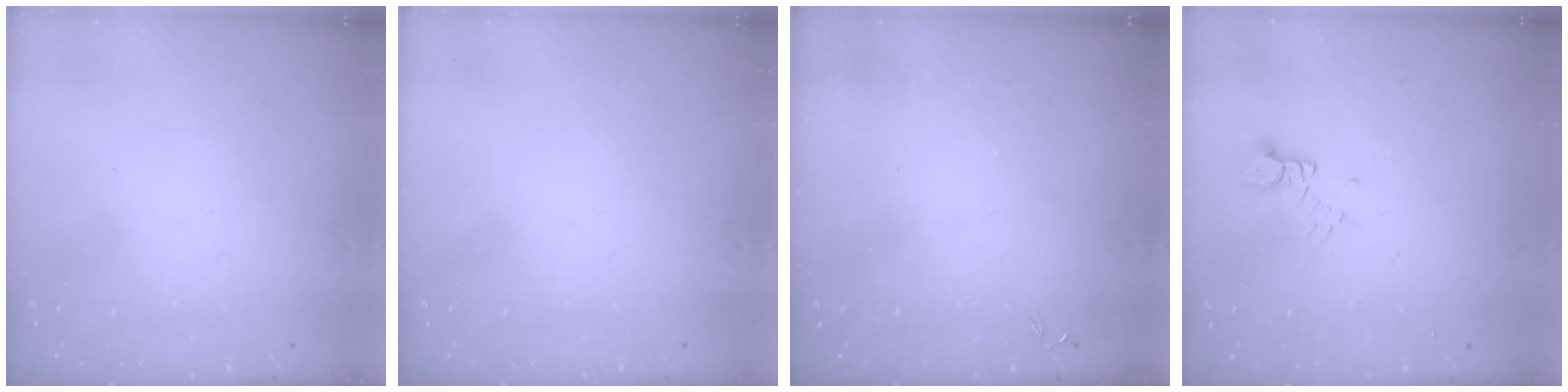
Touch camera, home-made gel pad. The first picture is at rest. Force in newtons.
{"total": 0.0}
{"total": 0.0}
{"total": 2.2, "press": 2.2, "slide": 0.3}